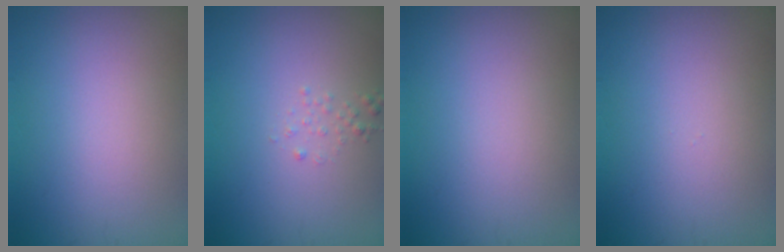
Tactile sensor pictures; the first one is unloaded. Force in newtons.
{"total": 0.8, "press": 0.8, "slide": 0.1}
{"total": 0.0}
{"total": 0.0}